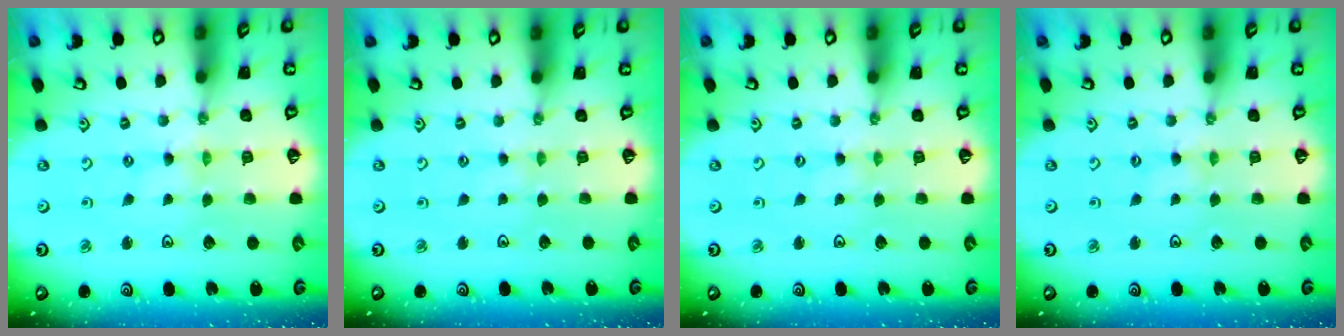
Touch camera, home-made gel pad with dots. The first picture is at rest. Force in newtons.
{"total": 0.0}
{"total": 0.0}
{"total": 1.1, "press": 1.1, "slide": 0.2}